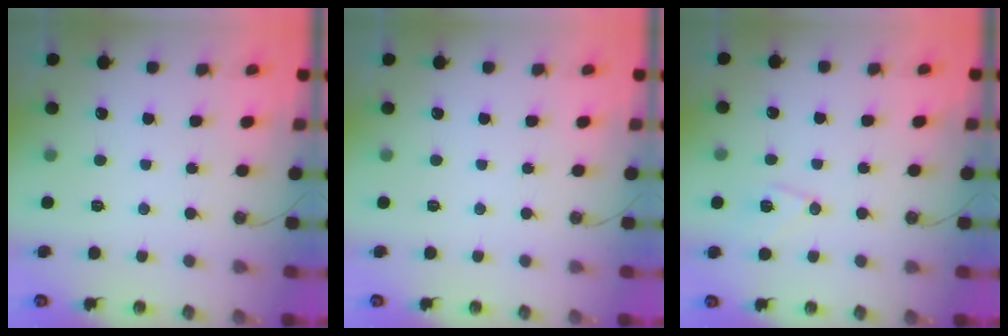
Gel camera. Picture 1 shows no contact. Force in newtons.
{"total": 0.0}
{"total": 8.2, "press": 8.2, "slide": 0.8}